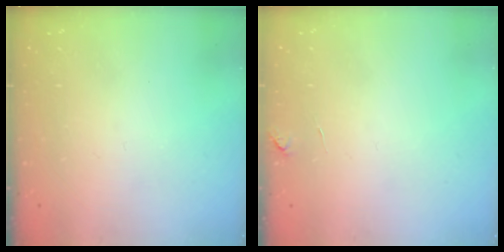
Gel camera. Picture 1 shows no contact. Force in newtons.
{"total": 1.3, "press": 1.2, "slide": 0.5}